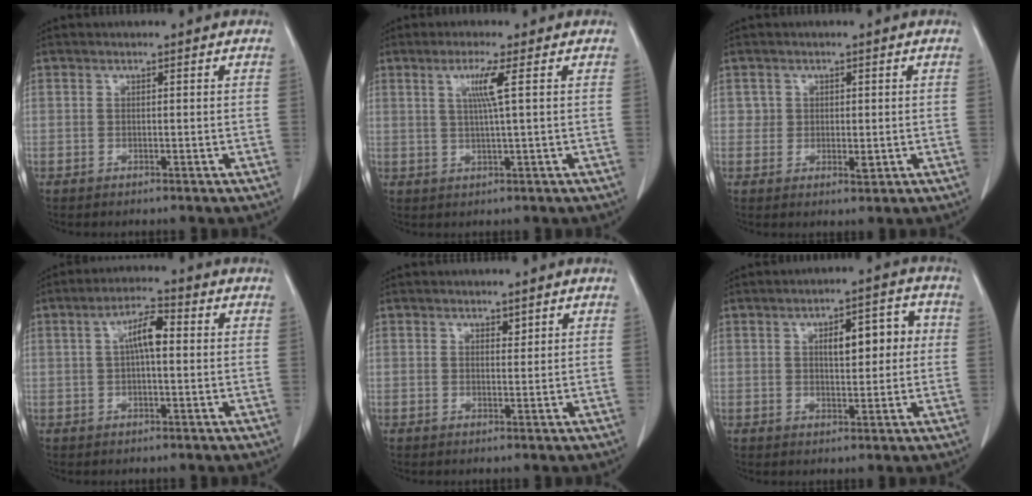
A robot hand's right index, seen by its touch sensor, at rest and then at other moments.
{"total": 4.1, "force": [1.2, -0.9, 3.8], "torque": [-0.077, -0.002, 0.023]}
{"total": 2.3, "force": [0.3, 2.0, 1.1], "torque": [-0.011, -0.003, 0.003]}
{"total": 5.3, "force": [0.8, 1.3, 5.0], "torque": [-0.093, 0.016, 0.009]}
{"total": 0.9, "force": [0.7, 0.4, 0.4], "torque": [-0.004, -0.006, 0.008]}
{"total": 7.2, "force": [1.2, 2.7, 6.6], "torque": [-0.092, 0.025, 0.020]}